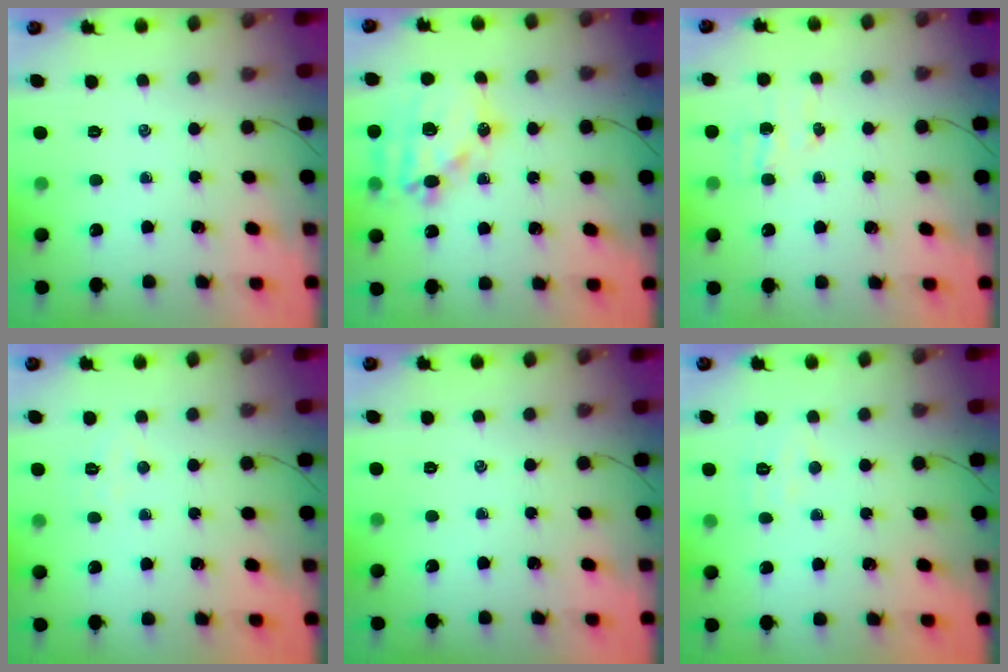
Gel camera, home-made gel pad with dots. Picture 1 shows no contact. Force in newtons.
{"total": 15.8, "press": 15.5, "slide": 3.1}
{"total": 5.6, "press": 5.5, "slide": 1.2}
{"total": 4.1, "press": 4.0, "slide": 0.9}
{"total": 0.0}
{"total": 5.3, "press": 5.2, "slide": 0.9}